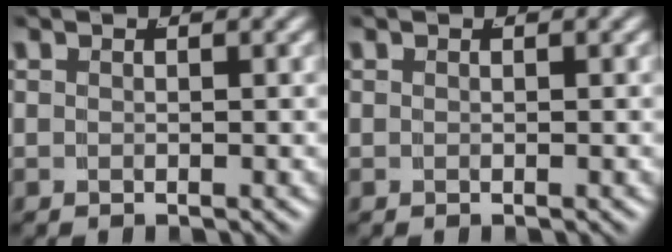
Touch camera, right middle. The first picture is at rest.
{"total": 0.0}